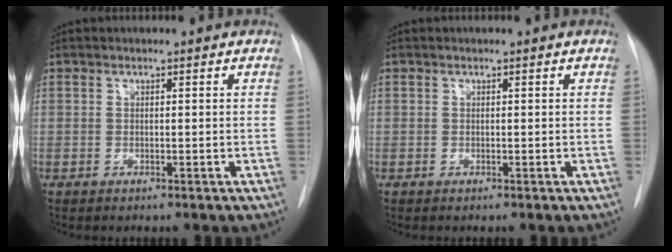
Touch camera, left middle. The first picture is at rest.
{"total": 0.0}